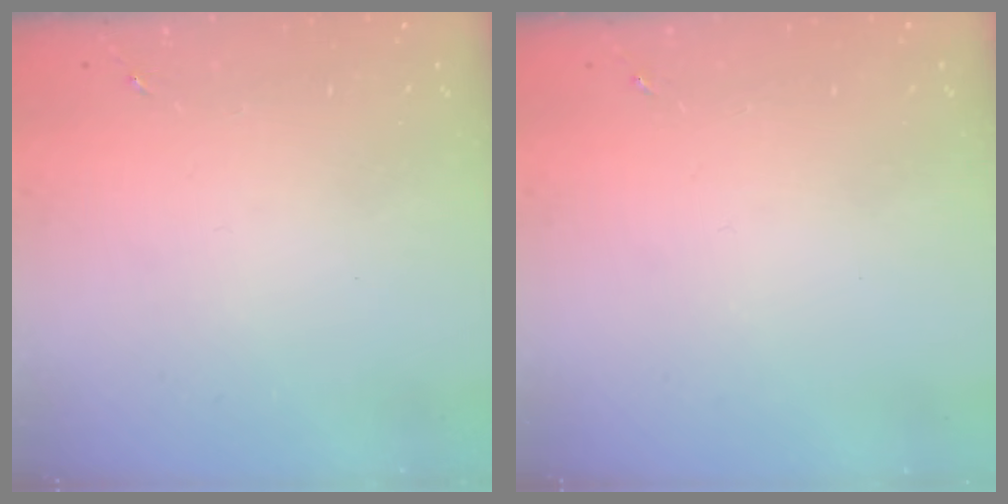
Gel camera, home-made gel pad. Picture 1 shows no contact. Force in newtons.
{"total": 0.0}